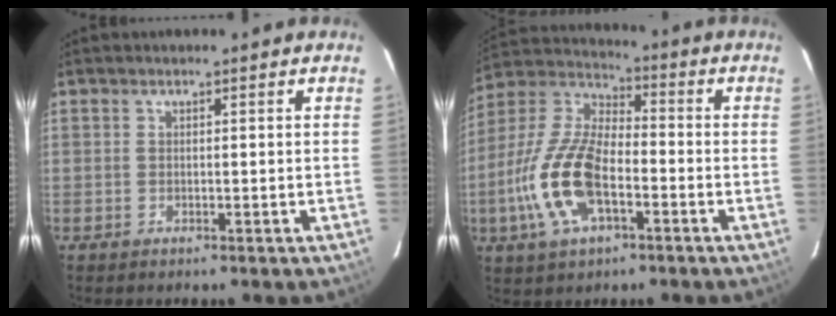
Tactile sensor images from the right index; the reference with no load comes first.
{"total": 16.3, "force": [-5.5, 7.5, 13.4], "torque": [-0.294, -0.002, -0.108]}